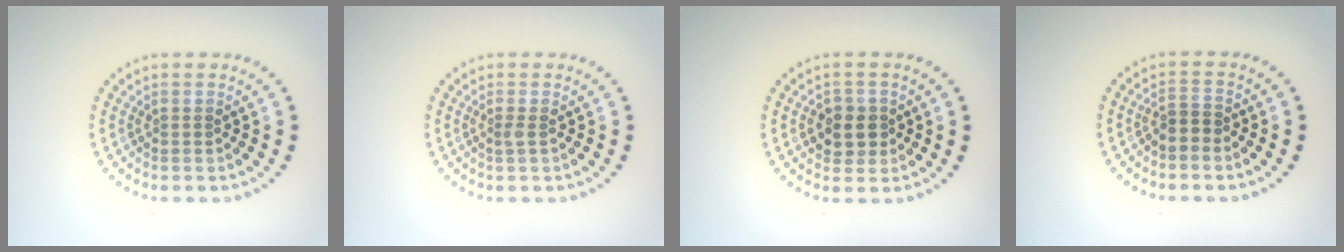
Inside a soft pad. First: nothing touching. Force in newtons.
{"total": 0.6, "press": 0.5, "slide": 0.3}
{"total": 2.6, "press": 2.5, "slide": 0.6}
{"total": 1.2, "press": 0.8, "slide": 0.9}